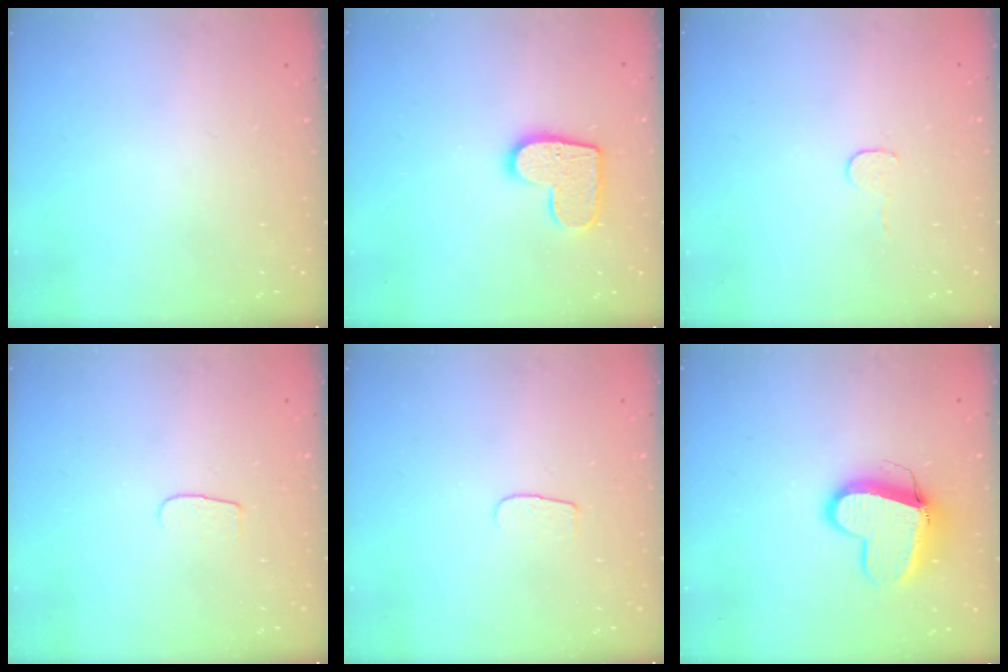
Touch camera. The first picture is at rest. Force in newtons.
{"total": 11.6, "press": 11.6, "slide": 0.6}
{"total": 3.4, "press": 3.4, "slide": 0.3}
{"total": 4.2, "press": 4.2, "slide": 0.4}
{"total": 4.2, "press": 4.2, "slide": 0.4}
{"total": 11.6, "press": 11.6, "slide": 1.2}